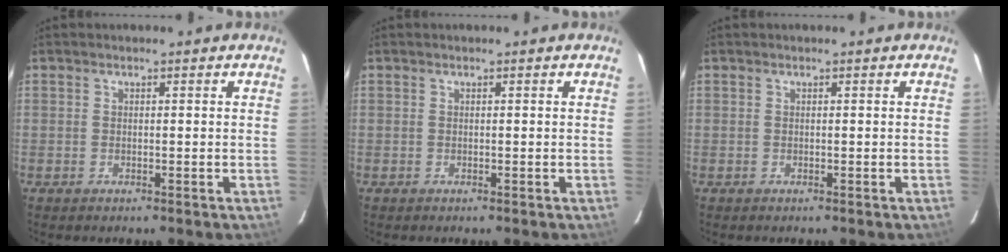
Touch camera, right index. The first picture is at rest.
{"total": 0.0}
{"total": 0.0}